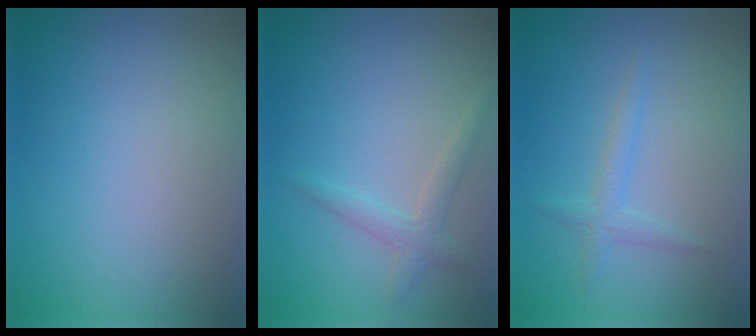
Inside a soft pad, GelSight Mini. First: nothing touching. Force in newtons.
{"total": 1.7, "press": 1.7, "slide": 0.0}
{"total": 1.5, "press": 1.5, "slide": 0.1}